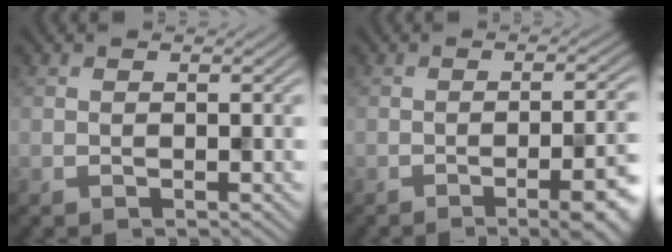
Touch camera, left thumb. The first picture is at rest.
{"total": 7.9, "force": [-3.5, 2.0, 6.8], "torque": [-0.089, -0.002, -0.043]}